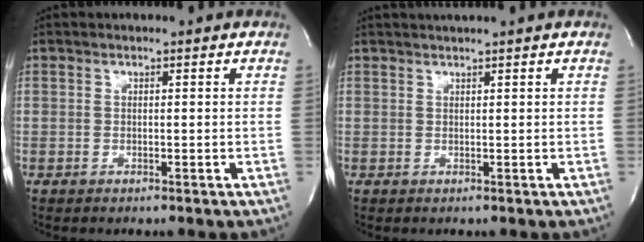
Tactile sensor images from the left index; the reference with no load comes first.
{"total": 1.7, "force": [1.3, -0.7, 0.7], "torque": [-0.007, 0.007, 0.029]}